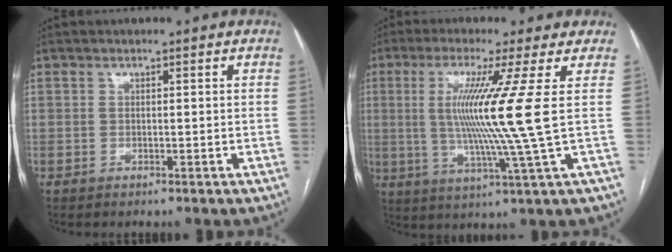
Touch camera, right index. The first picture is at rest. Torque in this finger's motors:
{"motor_torque": [1.88, 0.25, 1.05, 0.21]}